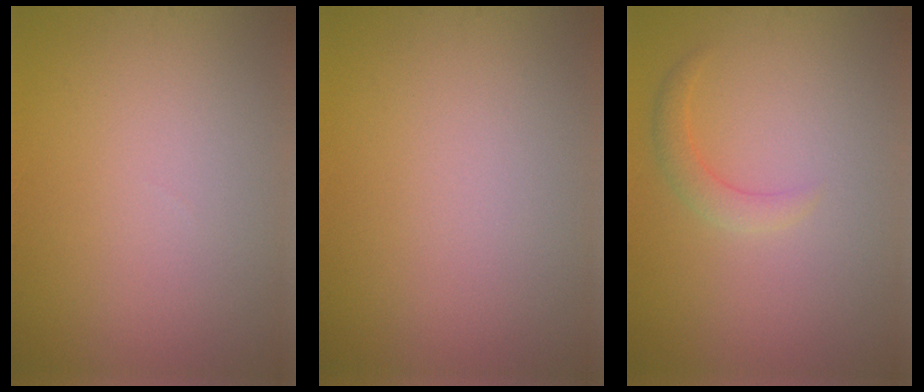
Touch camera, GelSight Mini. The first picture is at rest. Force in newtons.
{"total": 0.0}
{"total": 1.7, "press": 1.7, "slide": 0.1}